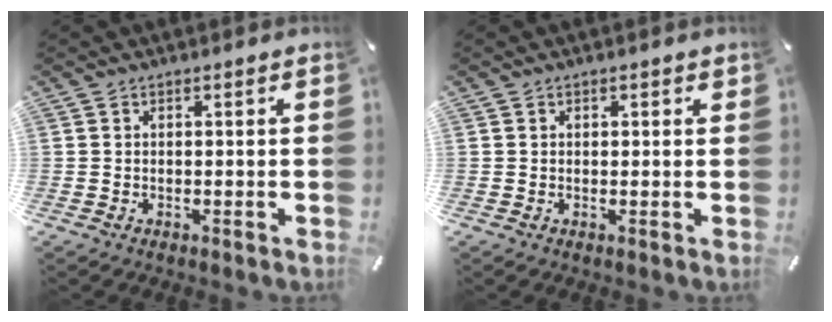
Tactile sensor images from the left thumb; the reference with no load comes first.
{"total": 0.7, "force": [0.3, 0.6, 0.2], "torque": [0.004, 0.000, 0.004]}